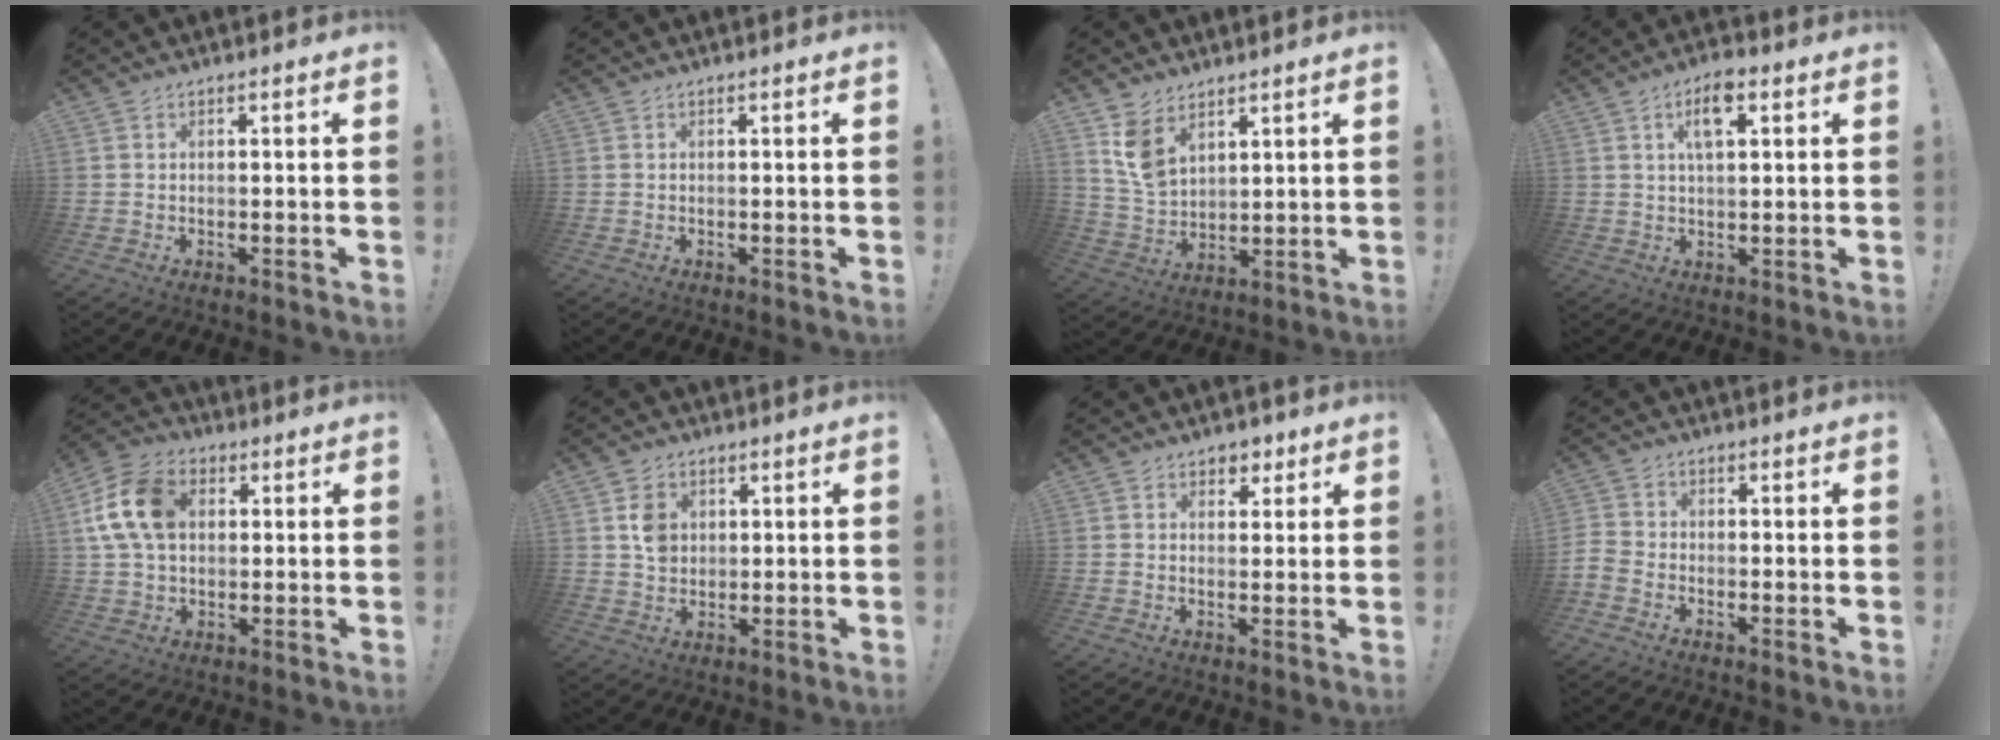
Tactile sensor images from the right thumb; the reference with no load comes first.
{"total": 0.0}
{"total": 9.0, "force": [5.6, 5.7, 4.1], "torque": [-0.069, -0.028, 0.113]}
{"total": 7.4, "force": [3.0, 3.4, 5.8], "torque": [-0.091, 0.001, 0.050]}
{"total": 14.6, "force": [3.1, 10.4, 9.7], "torque": [-0.172, 0.011, 0.065]}
{"total": 6.4, "force": [1.6, 5.6, 2.8], "torque": [-0.024, 0.001, 0.029]}
{"total": 4.2, "force": [2.3, 3.2, 1.2], "torque": [0.001, -0.013, 0.040]}
{"total": 3.0, "force": [-2.0, 1.8, 1.2], "torque": [-0.031, 0.003, -0.040]}